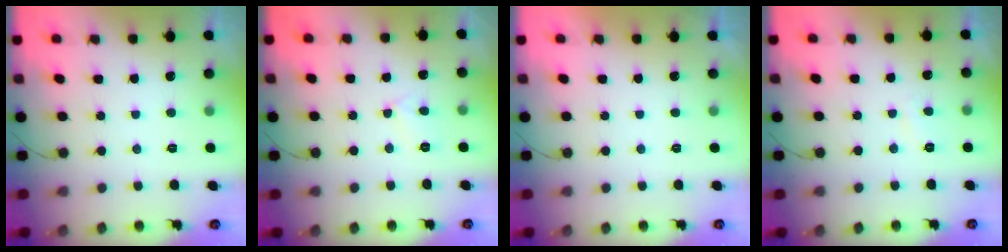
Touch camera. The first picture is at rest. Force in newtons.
{"total": 4.3, "press": 4.3, "slide": 0.5}
{"total": 2.3, "press": 2.3, "slide": 0.4}
{"total": 1.5, "press": 1.4, "slide": 0.6}